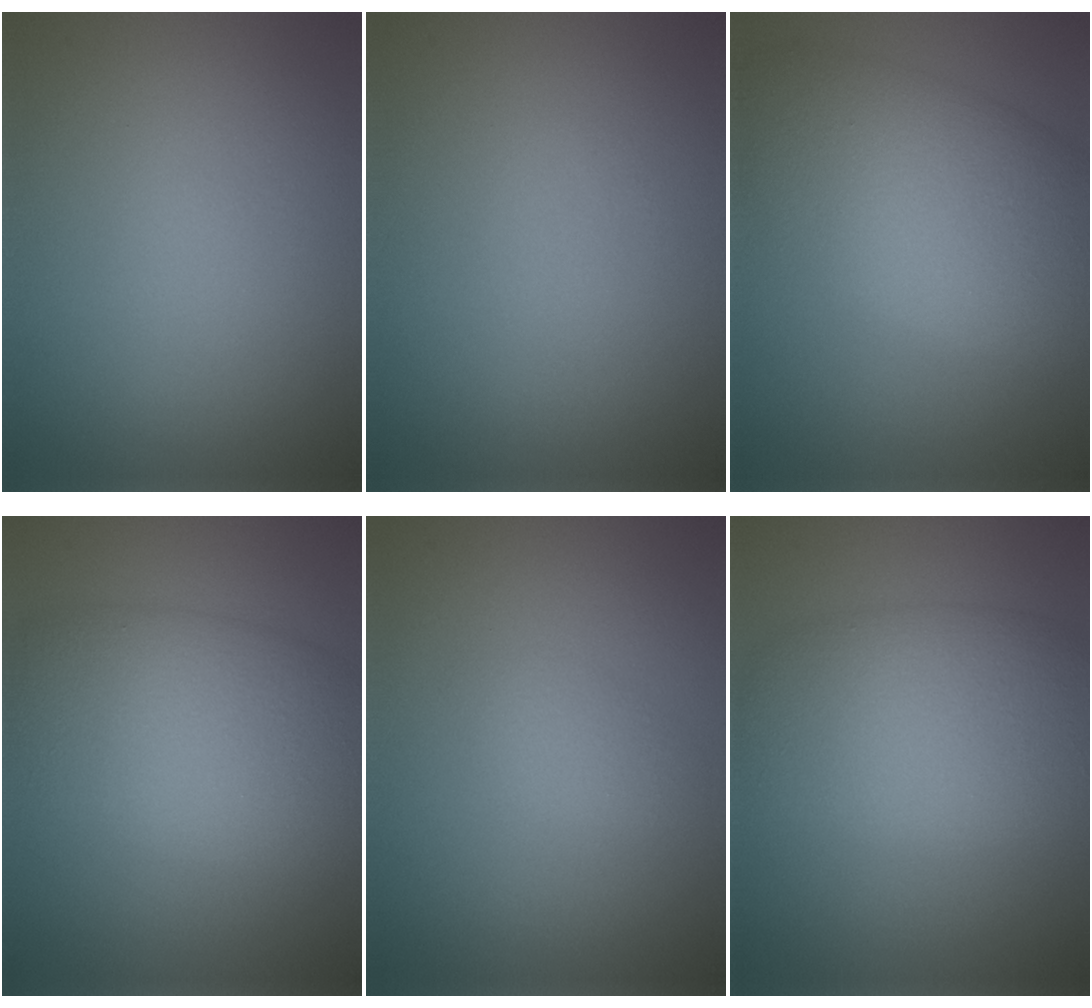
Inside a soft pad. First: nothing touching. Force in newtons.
{"total": 0.0}
{"total": 9.5, "press": 9.4, "slide": 0.6}
{"total": 9.0, "press": 9.0, "slide": 0.6}
{"total": 1.2, "press": 1.2, "slide": 0.1}
{"total": 7.9, "press": 7.9, "slide": 0.2}